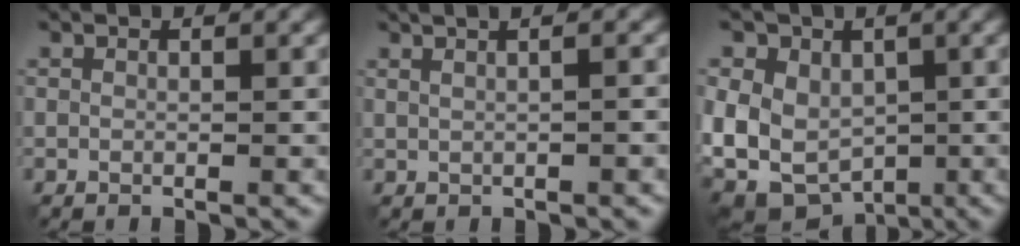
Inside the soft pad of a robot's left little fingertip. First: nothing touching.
{"total": 4.9, "force": [2.2, 2.3, 3.7], "torque": [-0.041, 0.035, 0.015]}
{"total": 10.4, "force": [-2.2, 8.6, 5.4], "torque": [-0.107, -0.001, -0.057]}